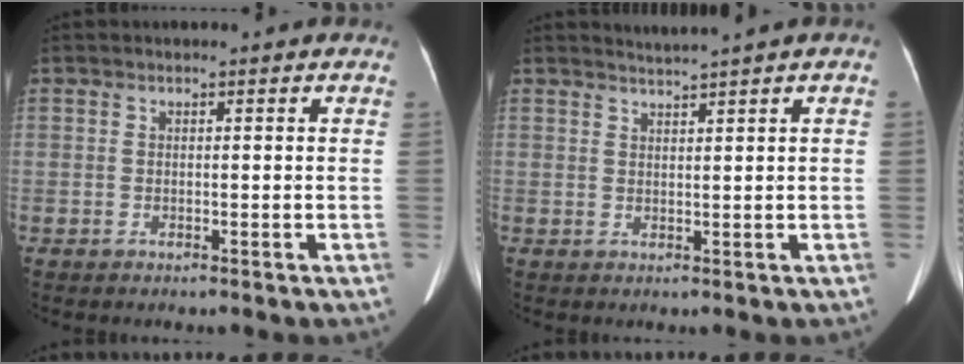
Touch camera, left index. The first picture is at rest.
{"total": 1.8, "force": [1.6, -0.8, 0.3], "torque": [-0.005, 0.000, 0.033]}